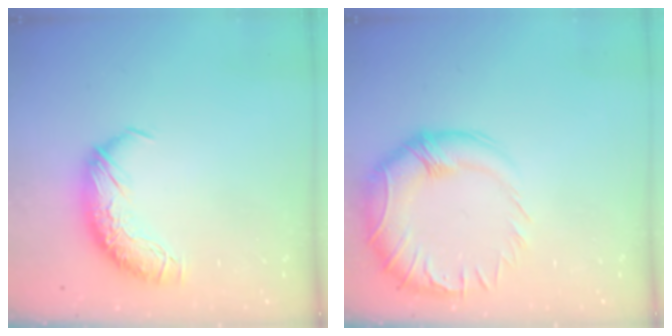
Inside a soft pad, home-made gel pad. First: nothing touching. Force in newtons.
{"total": 5.8, "press": 4.1, "slide": 4.1}